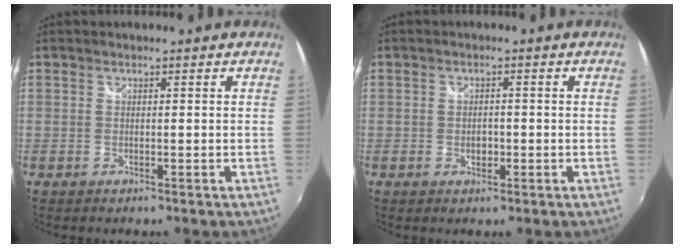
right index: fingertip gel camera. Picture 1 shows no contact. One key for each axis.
{"total": 2.0, "fx": -0.6, "fy": 1.5, "fz": 1.2, "tx": -0.019, "ty": 0.001, "tz": -0.009}